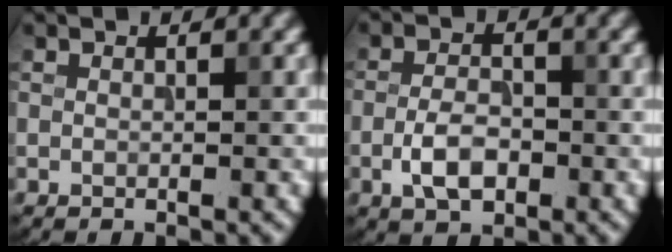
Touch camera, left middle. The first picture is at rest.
{"total": 3.5, "force": [-1.4, 1.8, 2.7], "torque": [-0.052, 0.002, -0.030]}